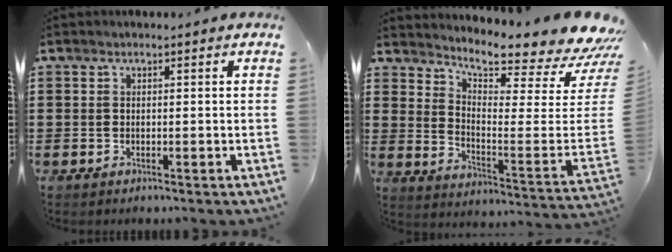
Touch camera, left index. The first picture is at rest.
{"total": 6.8, "force": [6.3, 0.0, 2.6], "torque": [-0.061, -0.073, 0.099]}